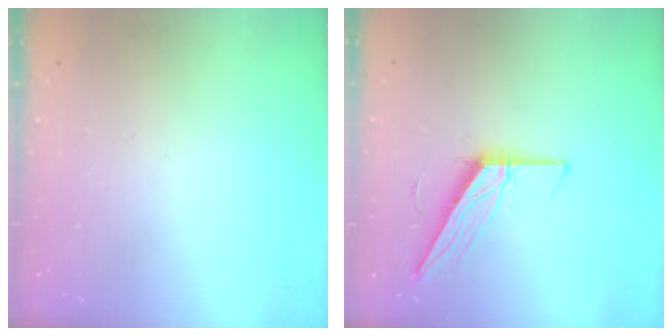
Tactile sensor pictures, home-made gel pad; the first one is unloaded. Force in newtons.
{"total": 11.5, "press": 11.5, "slide": 0.2}